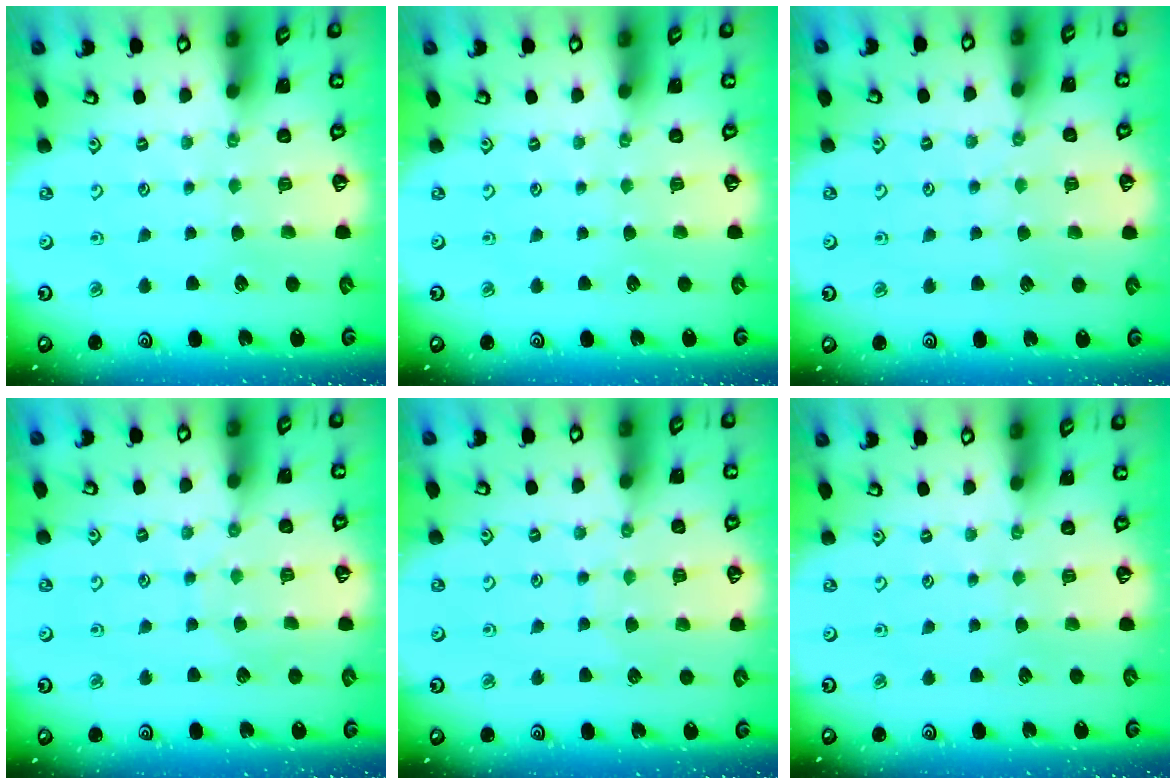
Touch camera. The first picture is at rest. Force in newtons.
{"total": 0.0}
{"total": 2.9, "press": 2.9, "slide": 0.2}
{"total": 6.0, "press": 5.9, "slide": 0.6}
{"total": 4.9, "press": 4.8, "slide": 0.4}
{"total": 0.0}